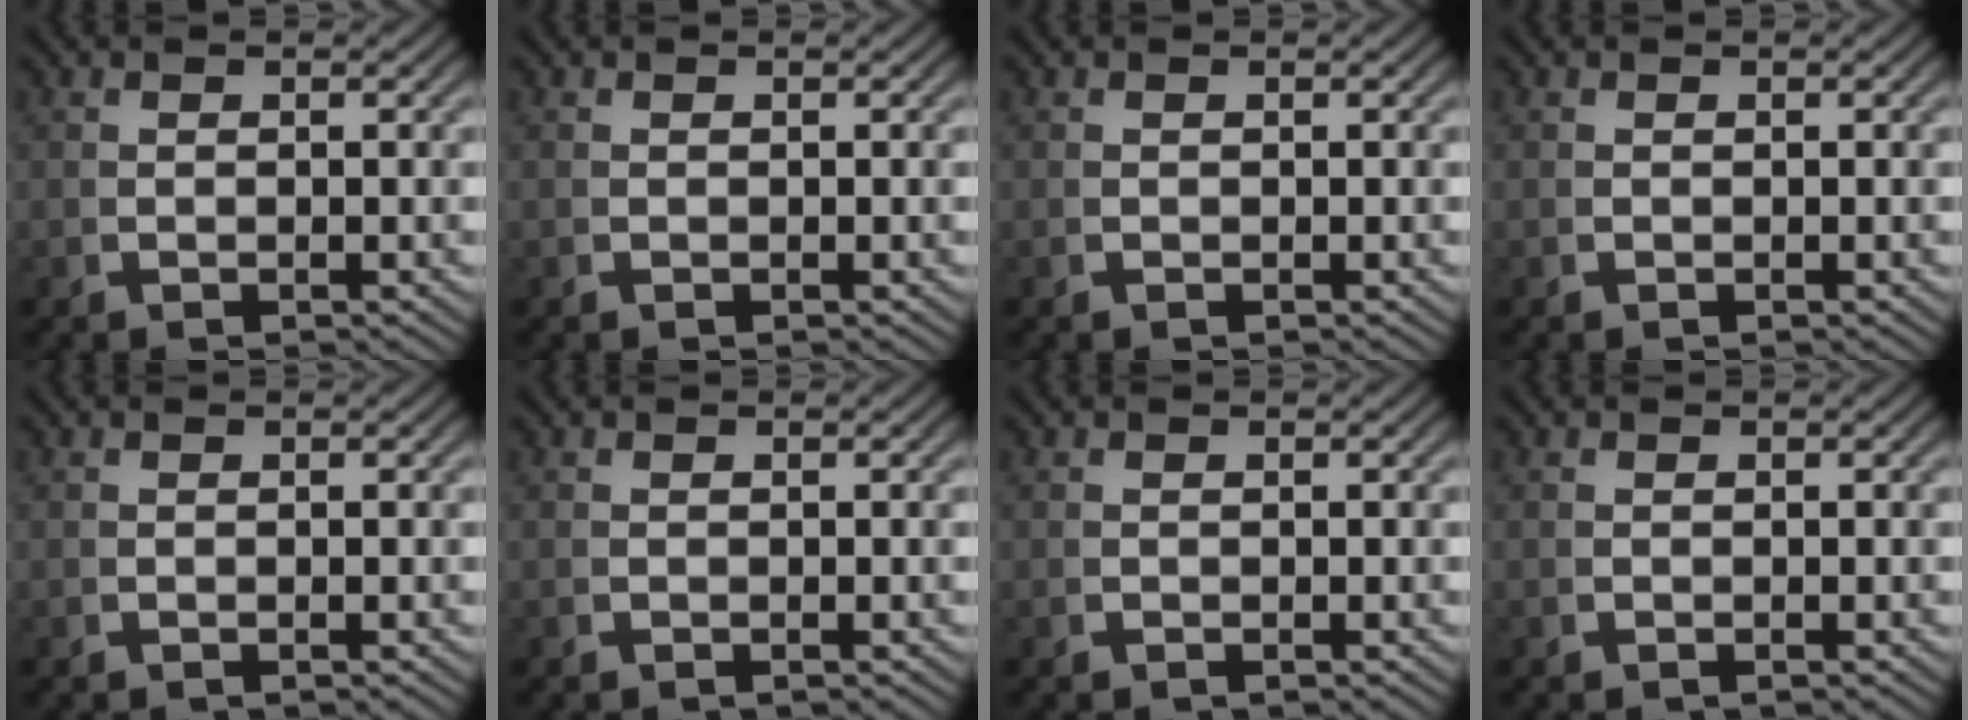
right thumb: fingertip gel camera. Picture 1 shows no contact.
{"total": 0.0}
{"total": 0.0}
{"total": 0.0}
{"total": 0.0}
{"total": 0.0}
{"total": 0.0}
{"total": 0.0}